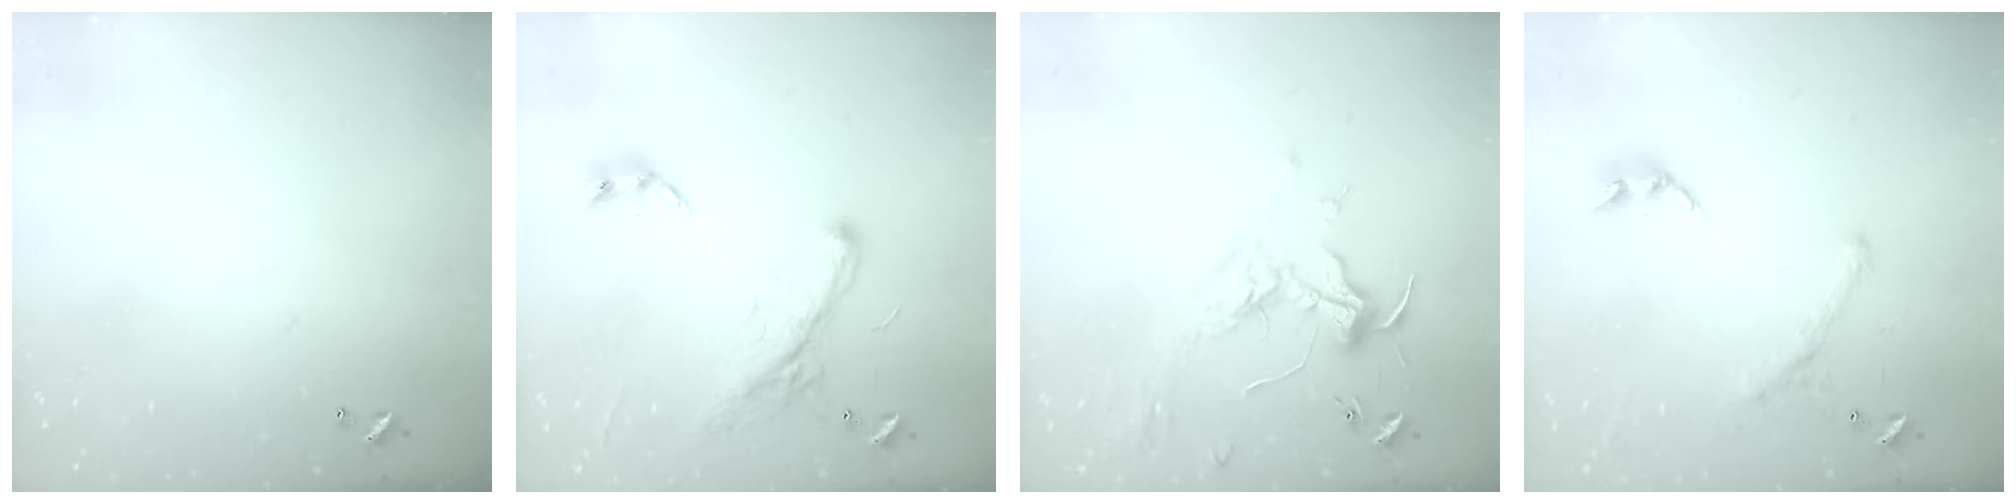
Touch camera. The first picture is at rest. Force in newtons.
{"total": 2.2, "press": 2.2, "slide": 0.1}
{"total": 1.8, "press": 1.7, "slide": 0.6}
{"total": 1.2, "press": 0.5, "slide": 1.1}